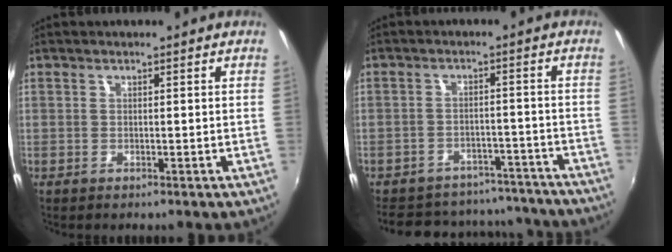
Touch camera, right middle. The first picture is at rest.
{"total": 20.8, "force": [-18.1, 8.0, 6.5], "torque": [-0.138, 0.037, -0.218]}